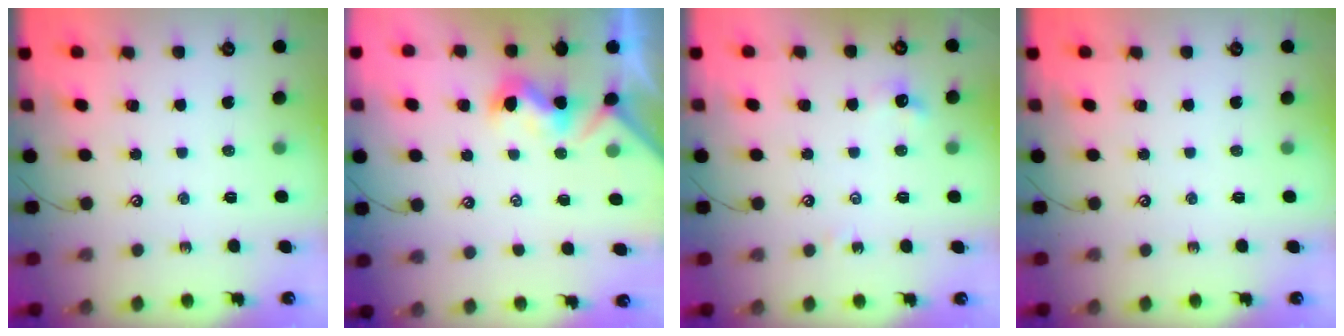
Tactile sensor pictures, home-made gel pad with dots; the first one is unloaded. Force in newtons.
{"total": 1.9, "press": 1.7, "slide": 0.8}
{"total": 4.8, "press": 4.7, "slide": 0.8}
{"total": 0.0}